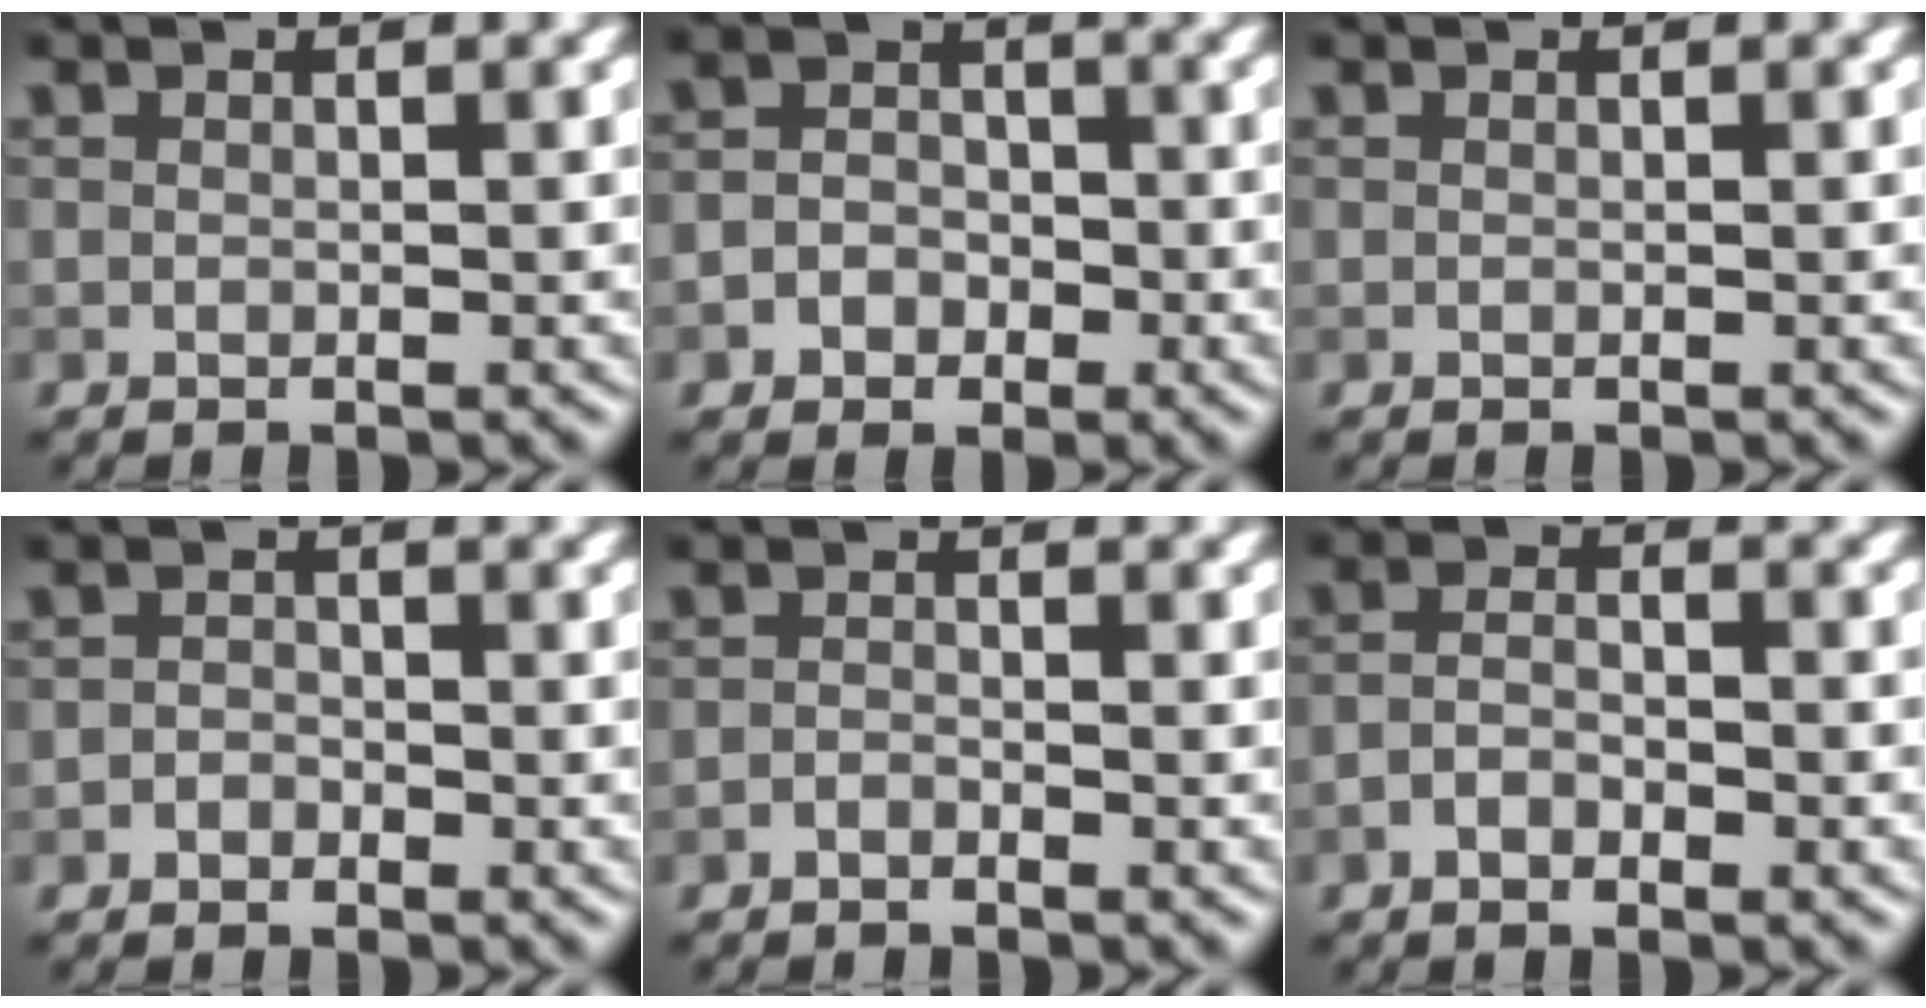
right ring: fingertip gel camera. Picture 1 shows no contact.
{"total": 3.0, "force": [-1.1, 2.6, 1.2], "torque": [0.006, 0.003, -0.032]}
{"total": 0.0}
{"total": 1.1, "force": [-0.7, 0.8, 0.3], "torque": [-0.003, 0.002, -0.015]}
{"total": 0.8, "force": [-0.7, 0.2, 0.3], "torque": [-0.006, 0.001, -0.017]}
{"total": 2.5, "force": [-1.3, 1.1, 1.9], "torque": [-0.034, 0.002, -0.029]}